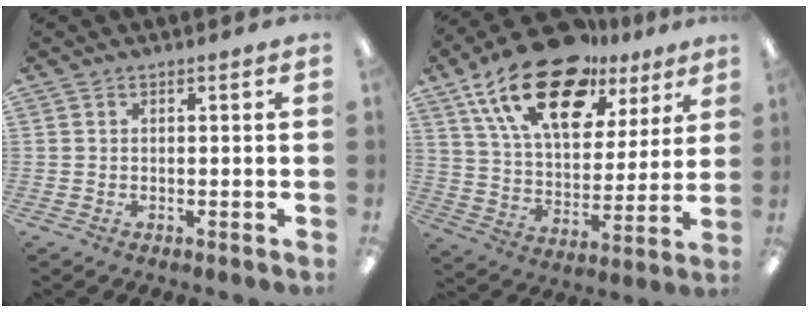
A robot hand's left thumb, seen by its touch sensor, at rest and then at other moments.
{"total": 23.0, "force": [14.3, 11.4, 13.9], "torque": [-0.253, -0.074, 0.251]}